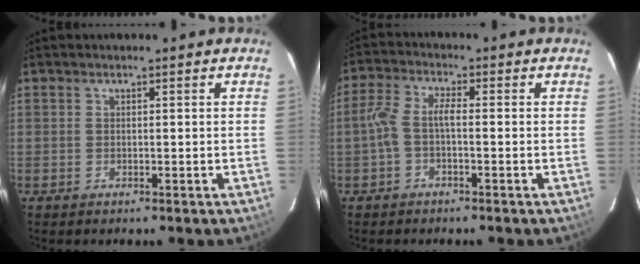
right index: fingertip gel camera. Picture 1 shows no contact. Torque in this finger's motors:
{"motor_torque": [0.64, -0.42, 0.41, 0.11]}